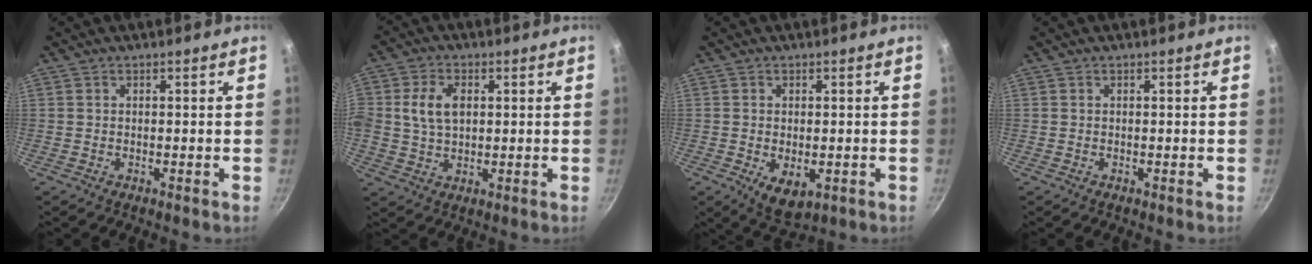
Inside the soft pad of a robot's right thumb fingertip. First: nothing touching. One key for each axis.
{"total": 7.5, "fx": 1.4, "fy": 5.0, "fz": 5.4, "tx": -0.095, "ty": 0.005, "tz": 0.024}
{"total": 6.0, "fx": -1.2, "fy": 3.6, "fz": 4.6, "tx": -0.066, "ty": -0.014, "tz": -0.008}
{"total": 0.0}